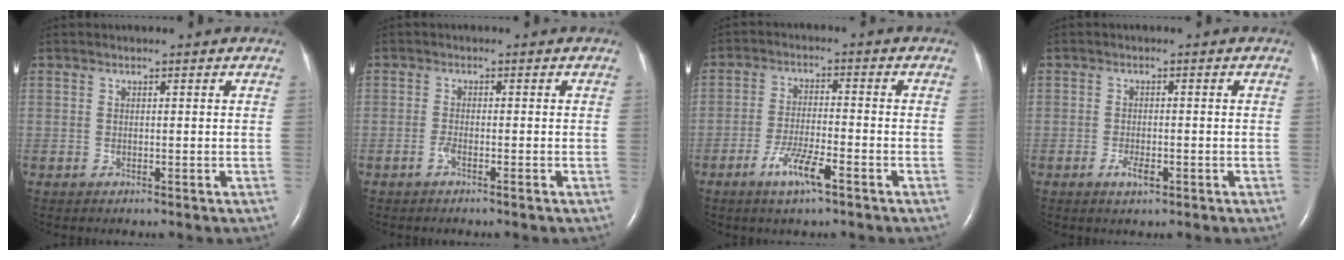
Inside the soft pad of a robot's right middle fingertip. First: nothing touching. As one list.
[{"total": 1.5, "force": [-1.0, -0.1, 1.1], "torque": [-0.027, -0.001, -0.022]}, {"total": 6.1, "force": [-3.6, 0.7, 4.9], "torque": [-0.101, -0.006, -0.066]}, {"total": 2.2, "force": [-1.2, 0.8, 1.8], "torque": [-0.037, -0.001, -0.019]}]